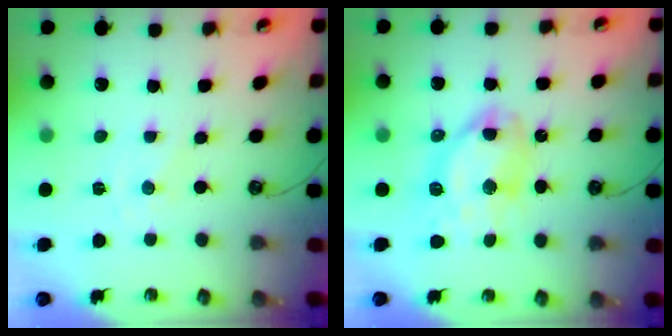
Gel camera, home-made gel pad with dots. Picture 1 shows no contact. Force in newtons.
{"total": 12.8, "press": 12.7, "slide": 1.5}